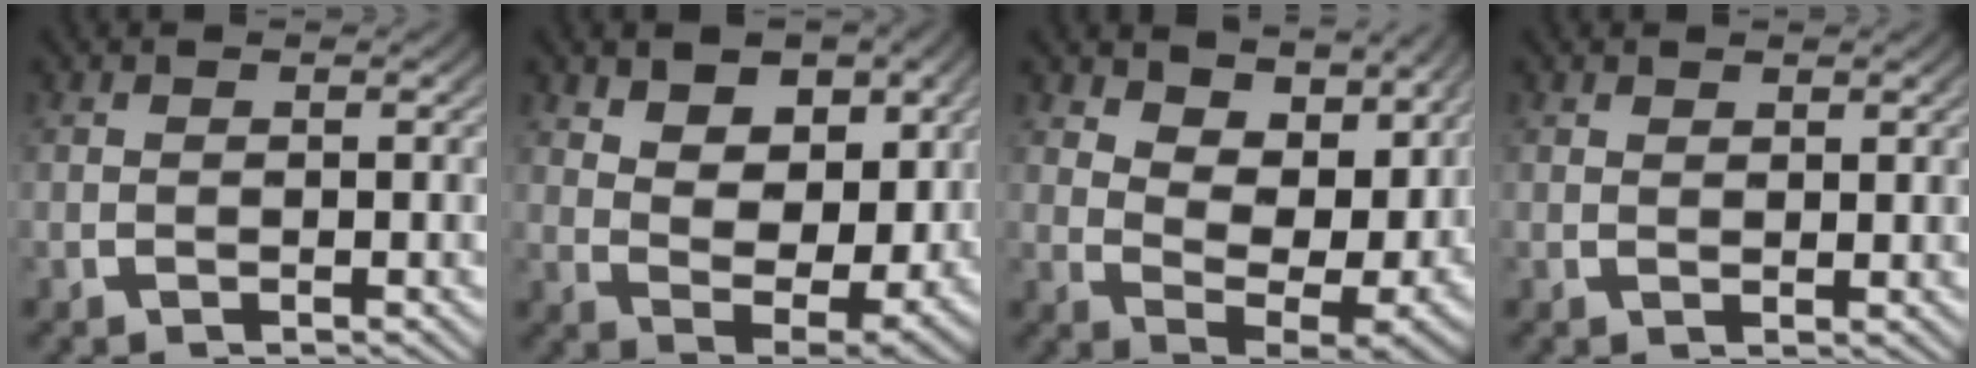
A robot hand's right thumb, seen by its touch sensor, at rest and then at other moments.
{"total": 8.0, "force": [1.3, 5.2, 5.9], "torque": [-0.119, -0.047, 0.038]}
{"total": 8.7, "force": [2.6, 4.7, 6.8], "torque": [-0.112, -0.031, 0.057]}
{"total": 1.0, "force": [0.9, 0.2, 0.2], "torque": [0.005, -0.002, 0.021]}